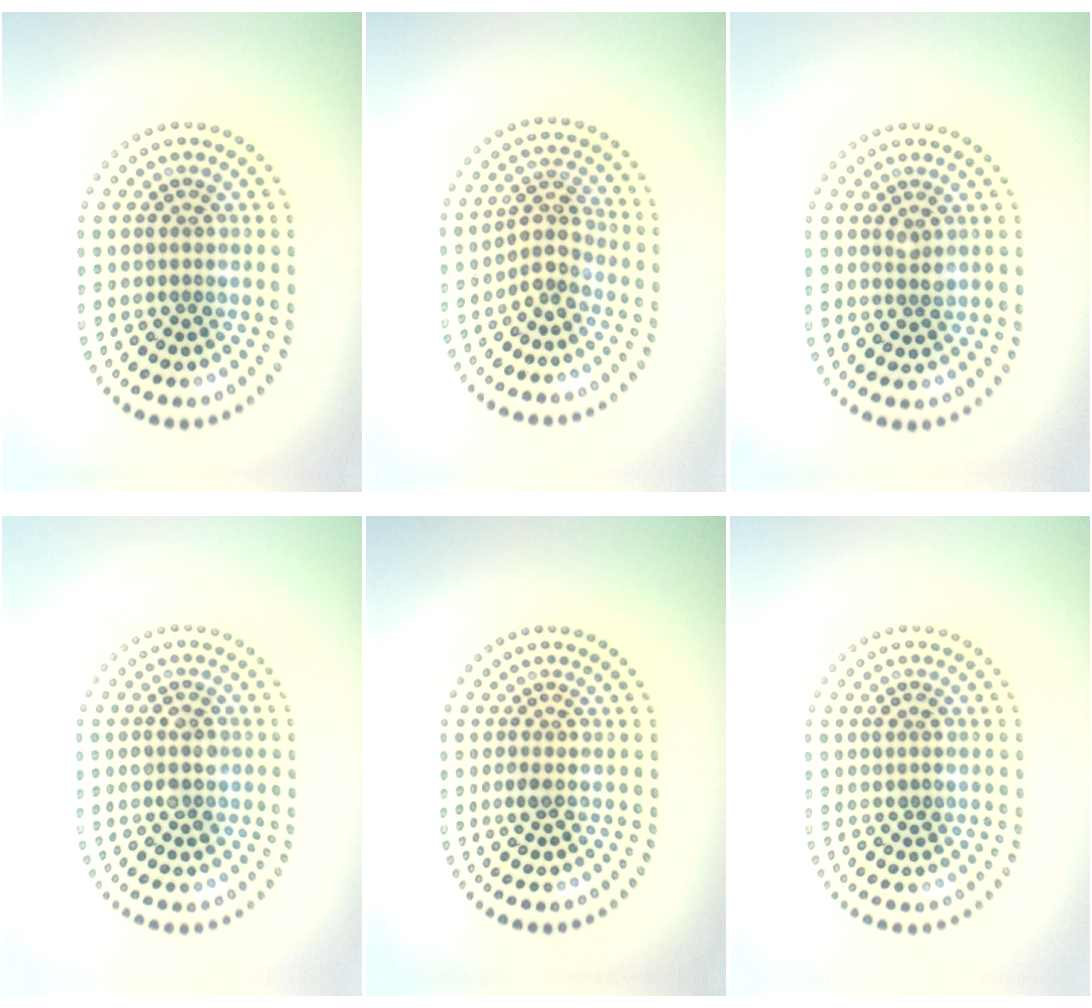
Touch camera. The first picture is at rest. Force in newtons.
{"total": 2.9, "press": 2.3, "slide": 1.7}
{"total": 1.0, "press": 1.0, "slide": 0.2}
{"total": 2.6, "press": 2.6, "slide": 0.1}
{"total": 1.1, "press": 1.1, "slide": 0.2}
{"total": 1.3, "press": 1.3, "slide": 0.2}